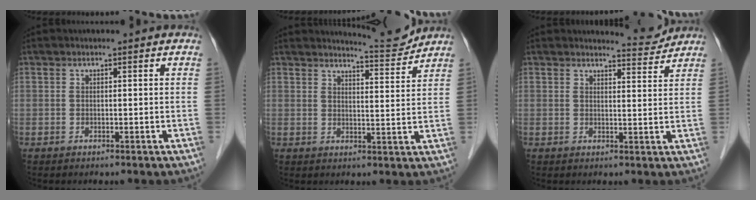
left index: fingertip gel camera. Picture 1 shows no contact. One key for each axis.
{"total": 5.0, "fx": 4.9, "fy": -0.7, "fz": -0.4, "tx": -0.008, "ty": -0.022, "tz": 0.070}
{"total": 3.2, "fx": 3.1, "fy": -0.3, "fz": -0.6, "tx": -0.004, "ty": -0.021, "tz": 0.041}